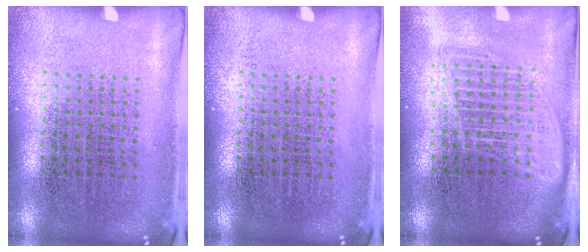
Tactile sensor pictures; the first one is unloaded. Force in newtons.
{"total": 0.0}
{"total": 1.6, "press": 1.4, "slide": 0.8}